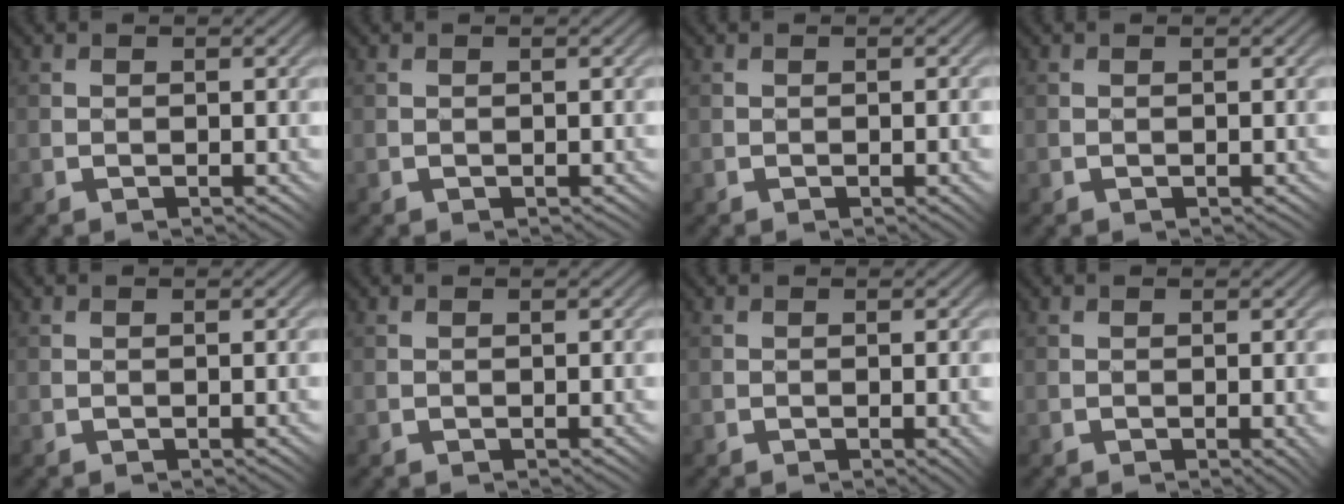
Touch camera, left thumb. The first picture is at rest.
{"total": 0.0}
{"total": 2.2, "force": [-0.7, 1.1, 1.7], "torque": [-0.019, -0.004, -0.004]}
{"total": 0.0}
{"total": 1.1, "force": [-0.4, 0.6, 0.9], "torque": [-0.011, -0.002, -0.002]}
{"total": 0.7, "force": [-0.2, 0.3, 0.5], "torque": [-0.008, -0.001, -0.001]}
{"total": 3.1, "force": [-1.2, 1.6, 2.4], "torque": [-0.027, -0.002, -0.008]}
{"total": 2.3, "force": [-0.8, 1.2, 1.8], "torque": [-0.022, -0.005, -0.004]}